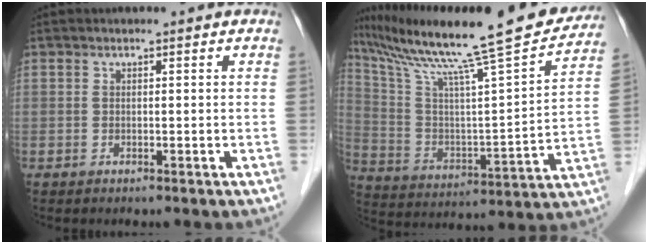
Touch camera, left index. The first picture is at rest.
{"total": 25.2, "force": [21.2, 0.9, 13.5], "torque": [-0.237, -0.024, 0.325]}